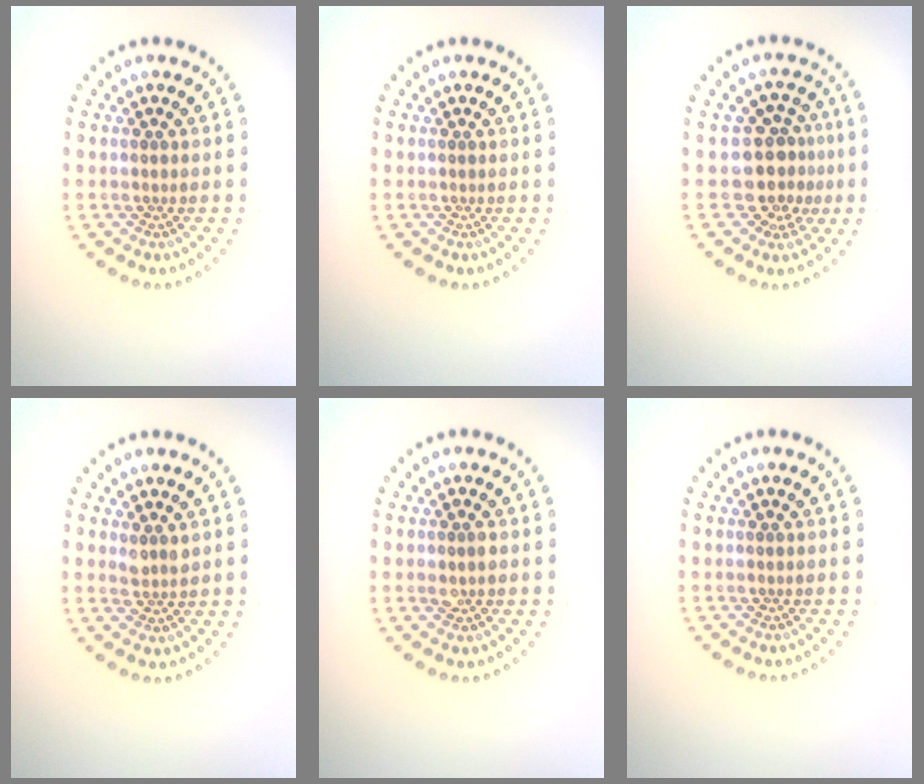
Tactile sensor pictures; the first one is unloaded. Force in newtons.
{"total": 0.0}
{"total": 3.9, "press": 3.3, "slide": 2.1}
{"total": 1.5, "press": 1.2, "slide": 0.8}
{"total": 1.6, "press": 1.5, "slide": 0.3}
{"total": 0.0}